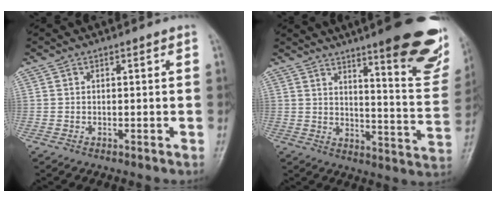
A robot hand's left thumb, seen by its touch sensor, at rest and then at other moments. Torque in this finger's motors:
{"motor_torque": [0.78, 0.19, 1.48, -1.29, 0.12]}